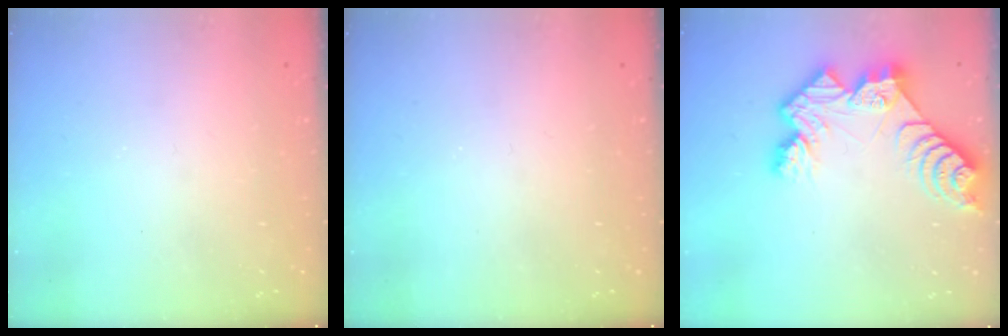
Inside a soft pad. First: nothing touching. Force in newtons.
{"total": 0.0}
{"total": 12.3, "press": 12.3, "slide": 1.3}